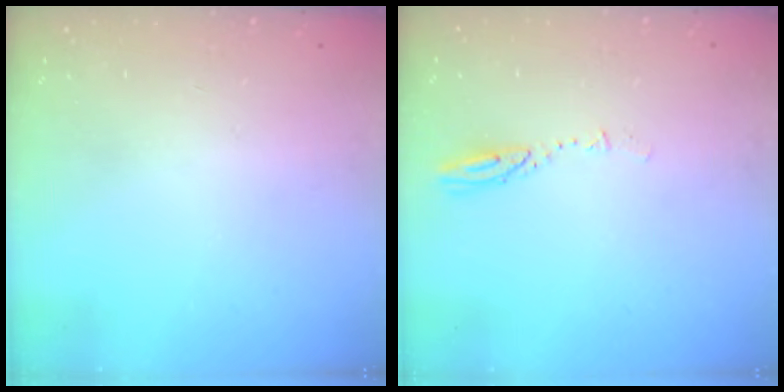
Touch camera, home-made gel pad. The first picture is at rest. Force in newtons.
{"total": 3.1, "press": 3.1, "slide": 0.4}